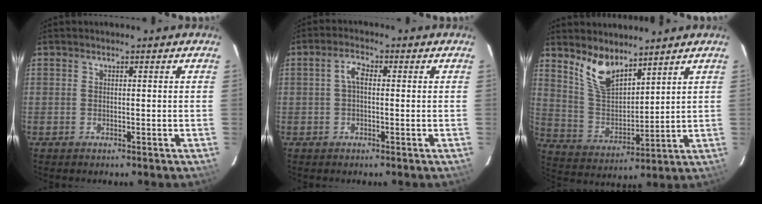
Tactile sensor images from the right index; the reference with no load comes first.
{"total": 2.8, "force": [0.1, 1.4, 2.4], "torque": [-0.049, 0.011, 0.003]}
{"total": 9.6, "force": [7.2, 3.7, 5.1], "torque": [-0.100, -0.001, 0.151]}